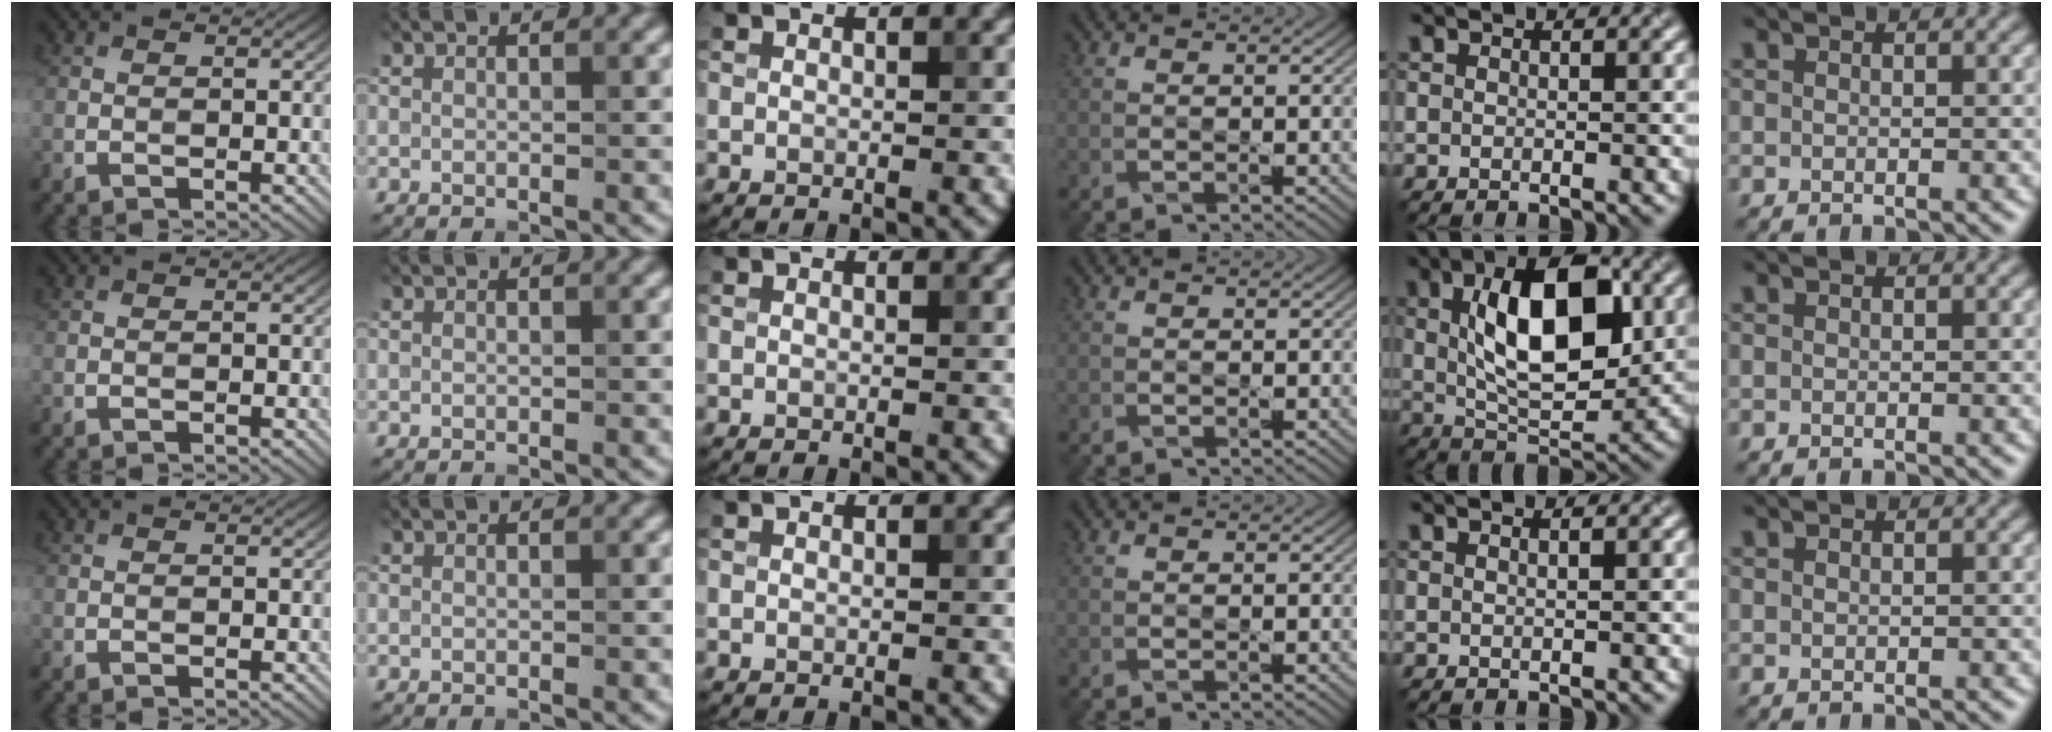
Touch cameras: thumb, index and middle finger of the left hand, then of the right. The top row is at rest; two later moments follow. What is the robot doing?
{"motion": "dispense", "object": "toothpaste"}